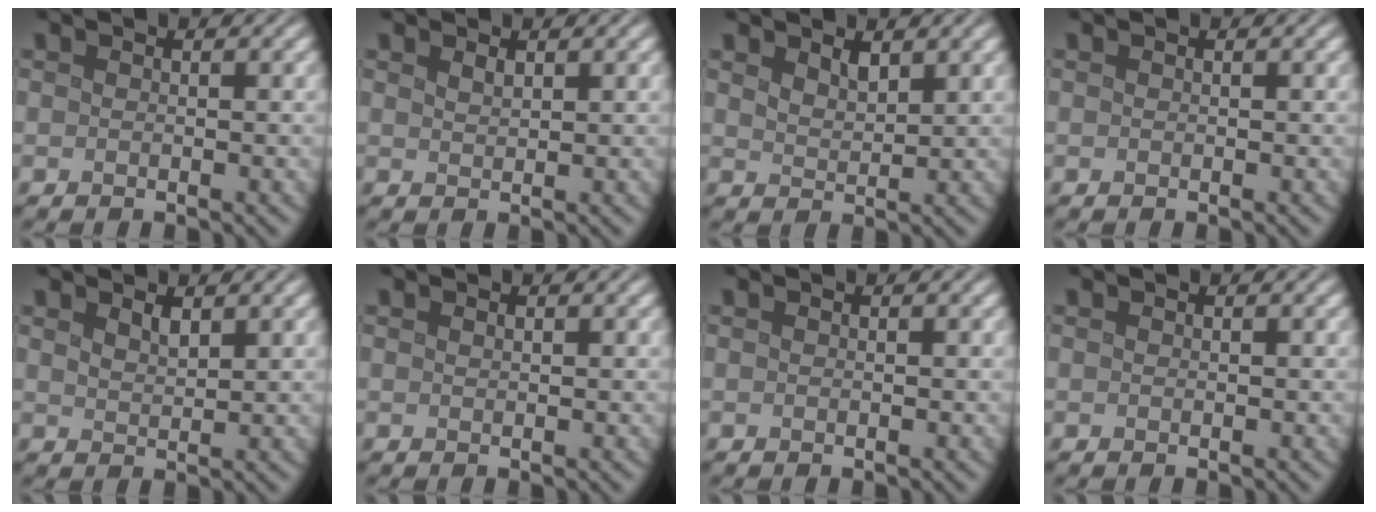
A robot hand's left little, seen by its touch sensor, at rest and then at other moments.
{"total": 0.8, "force": [0.6, 0.3, 0.4], "torque": [-0.012, 0.000, 0.014]}
{"total": 1.7, "force": [1.2, 0.8, 0.9], "torque": [-0.022, -0.002, 0.028]}
{"total": 0.0}
{"total": 1.3, "force": [1.0, 0.5, 0.7], "torque": [-0.017, 0.000, 0.023]}
{"total": 0.0}
{"total": 0.0}
{"total": 0.0}